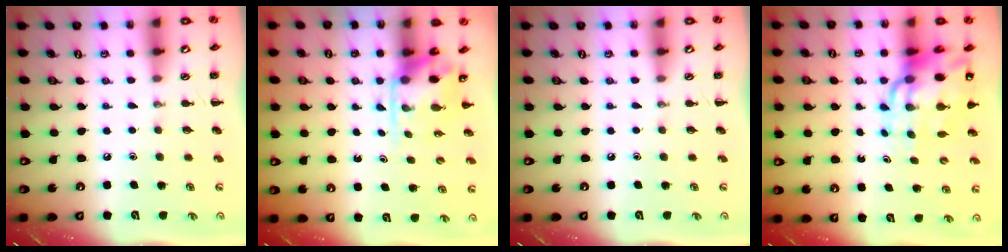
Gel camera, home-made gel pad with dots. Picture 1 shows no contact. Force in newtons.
{"total": 3.7, "press": 3.7, "slide": 0.6}
{"total": 0.0}
{"total": 14.4, "press": 13.8, "slide": 4.1}